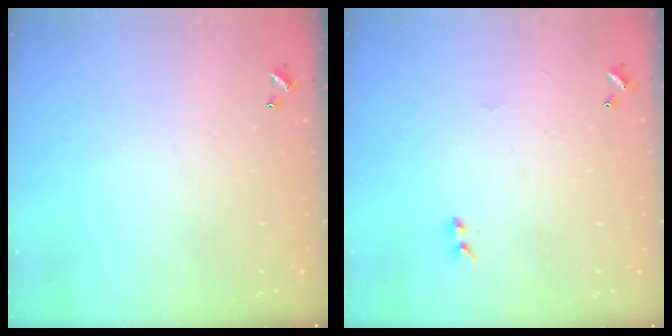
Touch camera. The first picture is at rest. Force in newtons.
{"total": 1.8, "press": 1.7, "slide": 0.6}